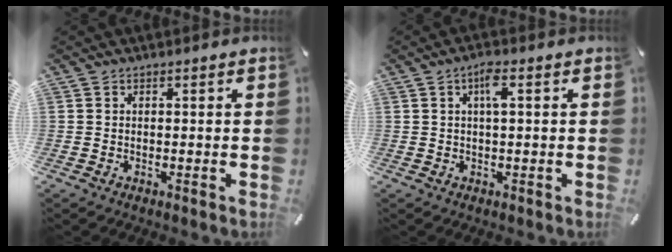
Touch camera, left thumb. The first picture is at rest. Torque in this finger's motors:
{"motor_torque": [0.54, 0.83, 0.46, -0.23, 0.17]}